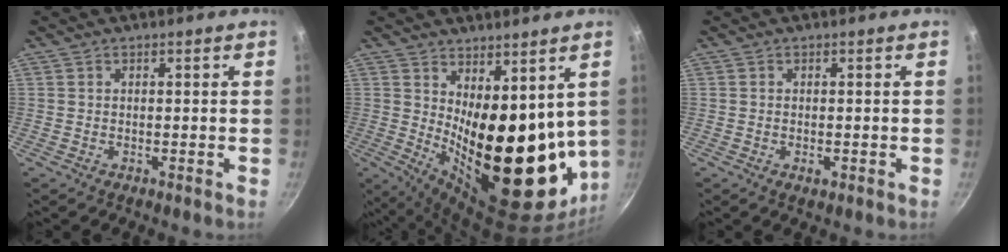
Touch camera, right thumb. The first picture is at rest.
{"total": 22.9, "force": [3.9, 10.8, 19.8], "torque": [-0.242, -0.063, 0.090]}
{"total": 1.4, "force": [-0.4, 0.7, 1.1], "torque": [-0.018, 0.000, -0.008]}